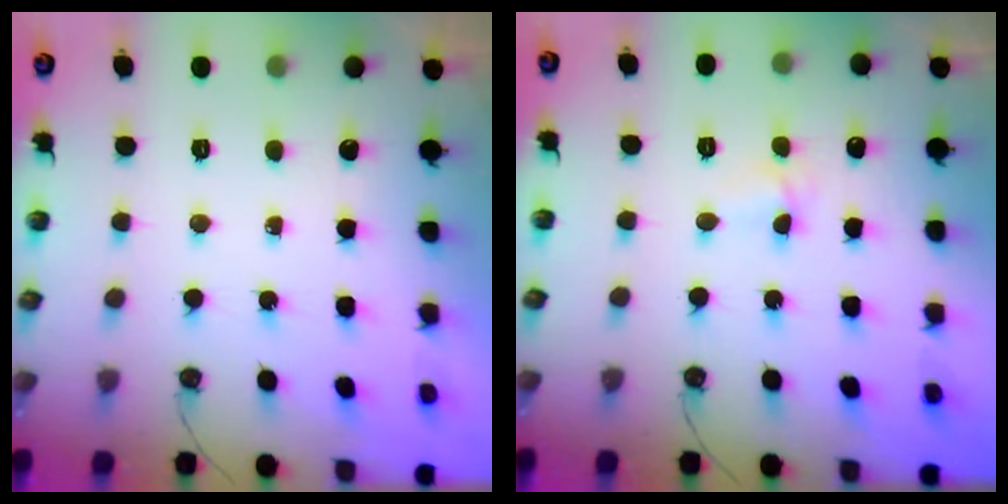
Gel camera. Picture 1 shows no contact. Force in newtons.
{"total": 2.9, "press": 2.9, "slide": 0.4}